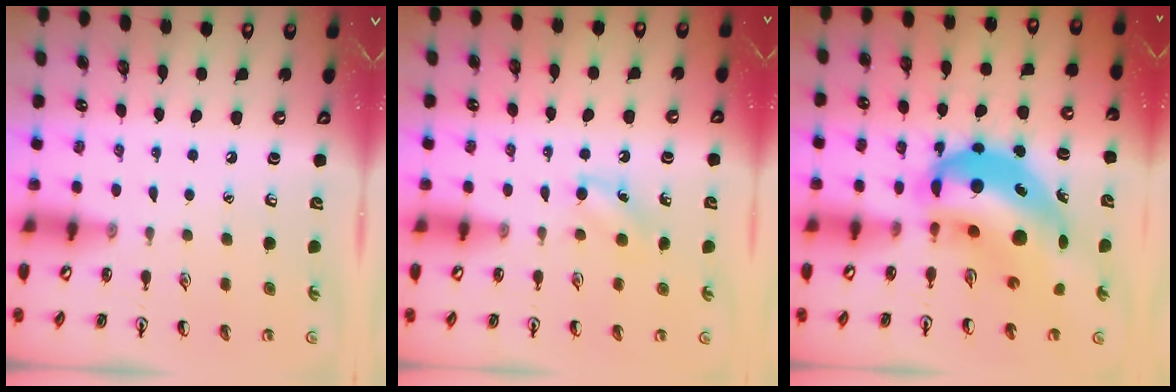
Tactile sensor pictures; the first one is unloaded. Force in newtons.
{"total": 5.2, "press": 5.0, "slide": 1.3}
{"total": 14.2, "press": 13.6, "slide": 4.1}